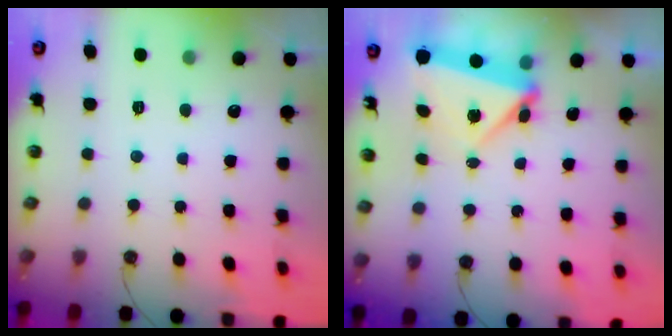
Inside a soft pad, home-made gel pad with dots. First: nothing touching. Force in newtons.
{"total": 7.2, "press": 5.1, "slide": 5.1}